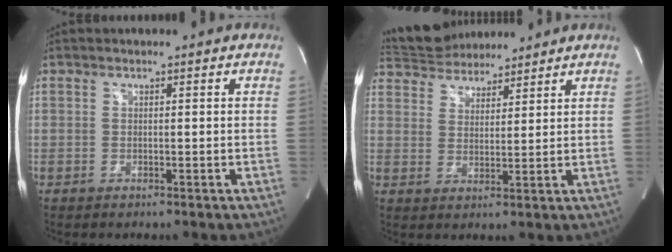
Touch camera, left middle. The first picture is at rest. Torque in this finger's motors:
{"motor_torque": [0.41, -0.54, -0.10, -0.02]}